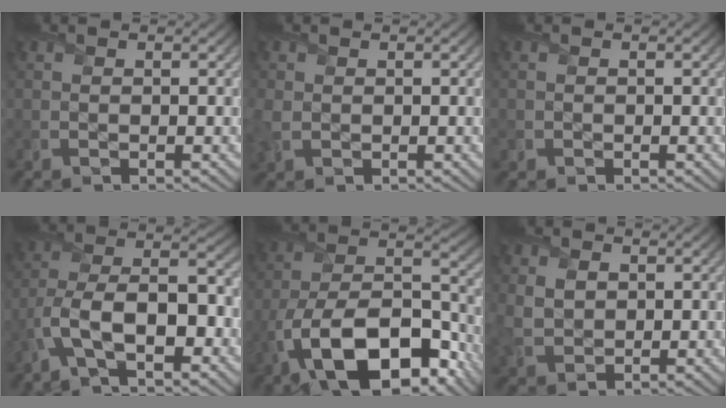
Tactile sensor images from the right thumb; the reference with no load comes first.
{"total": 3.1, "force": [0.1, 2.6, 1.8], "torque": [-0.062, -0.002, -0.002]}
{"total": 0.6, "force": [-0.3, 0.6, 0.0], "torque": [0.002, -0.005, -0.008]}
{"total": 10.9, "force": [-4.5, 5.0, 8.6], "torque": [-0.168, -0.004, -0.094]}
{"total": 17.2, "force": [-9.3, 8.7, 11.5], "torque": [-0.214, -0.030, -0.164]}
{"total": 4.4, "force": [0.7, 3.4, 2.7], "torque": [-0.070, 0.001, 0.013]}